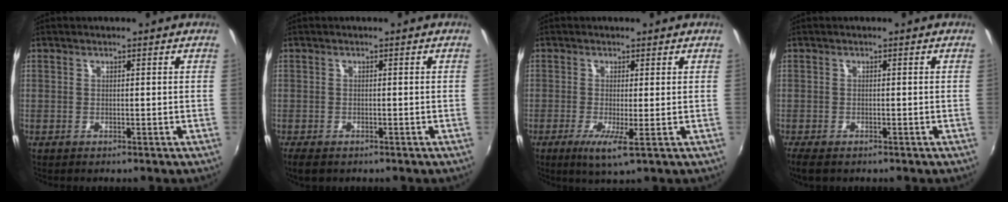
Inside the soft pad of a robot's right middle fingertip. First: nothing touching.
{"total": 3.7, "force": [-2.5, 1.7, 2.1], "torque": [-0.047, -0.017, -0.043]}
{"total": 4.2, "force": [-1.3, 0.0, 4.0], "torque": [-0.086, -0.016, -0.026]}
{"total": 4.0, "force": [-2.8, 1.6, 2.3], "torque": [-0.054, -0.018, -0.049]}